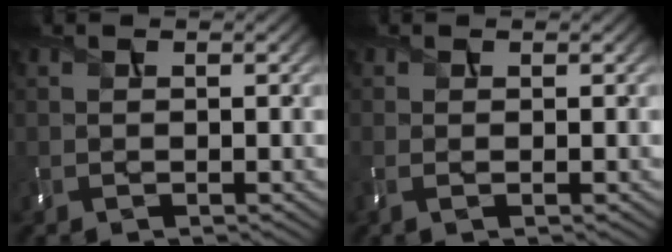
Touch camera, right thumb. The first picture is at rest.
{"total": 0.9, "force": [-0.2, 0.1, 0.9], "torque": [-0.023, -0.005, -0.005]}